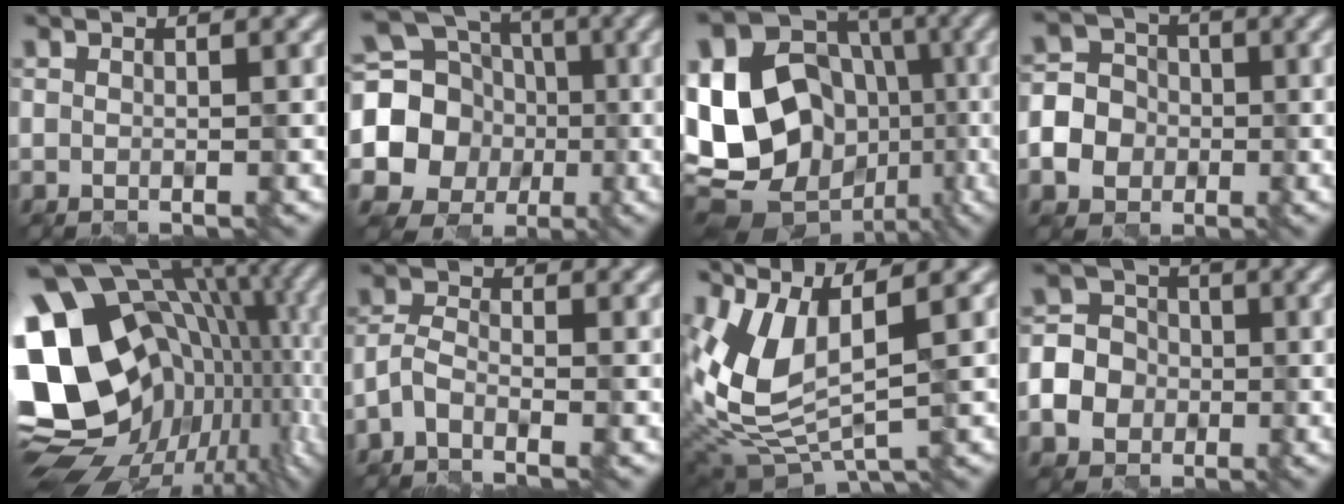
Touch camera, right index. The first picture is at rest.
{"total": 17.4, "force": [-1.8, 16.2, 6.1], "torque": [-0.146, 0.001, -0.058]}
{"total": 18.2, "force": [-3.0, 14.7, 10.3], "torque": [-0.201, -0.001, -0.063]}
{"total": 8.2, "force": [-2.7, 7.3, 2.6], "torque": [-0.063, -0.008, -0.072]}
{"total": 19.6, "force": [-0.9, 13.9, 13.8], "torque": [-0.237, 0.005, -0.001]}
{"total": 2.4, "force": [-1.8, 0.8, 1.5], "torque": [-0.032, 0.009, -0.049]}
{"total": 6.8, "force": [1.9, 2.5, 6.0], "torque": [-0.137, -0.007, 0.044]}
{"total": 8.1, "force": [-2.7, 7.2, 2.6], "torque": [-0.062, -0.007, -0.071]}